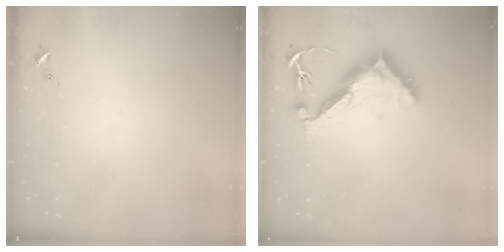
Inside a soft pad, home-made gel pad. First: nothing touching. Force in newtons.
{"total": 10.7, "press": 10.6, "slide": 0.9}